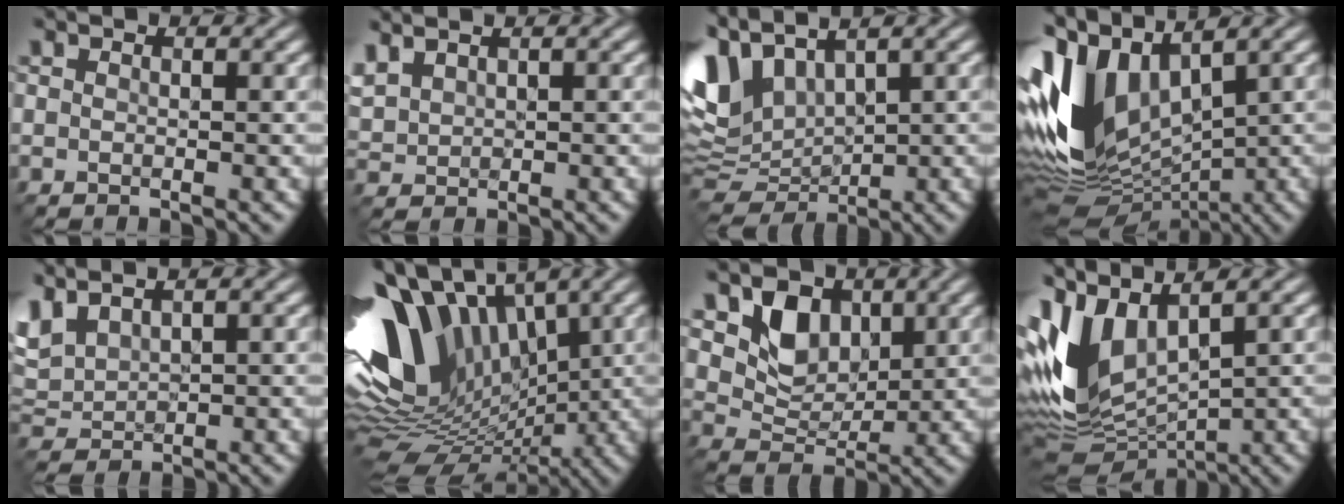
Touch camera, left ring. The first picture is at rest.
{"total": 2.3, "force": [1.5, 1.3, 1.2], "torque": [-0.040, 0.012, 0.047]}
{"total": 7.3, "force": [2.1, 4.8, 5.2], "torque": [-0.128, 0.005, 0.040]}
{"total": 11.0, "force": [0.8, 6.9, 8.5], "torque": [-0.190, 0.008, 0.012]}
{"total": 3.8, "force": [2.4, 1.9, 2.3], "torque": [-0.066, 0.016, 0.057]}
{"total": 12.9, "force": [2.1, 8.7, 9.3], "torque": [-0.197, 0.023, 0.032]}
{"total": 4.6, "force": [1.7, 3.5, 2.4], "torque": [-0.053, -0.010, 0.032]}
{"total": 9.3, "force": [1.1, 5.1, 7.7], "torque": [-0.182, -0.003, 0.031]}